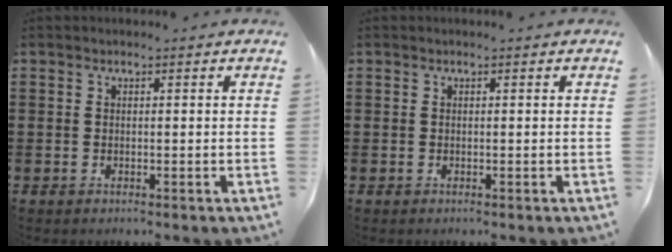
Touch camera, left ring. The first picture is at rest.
{"total": 0.0}